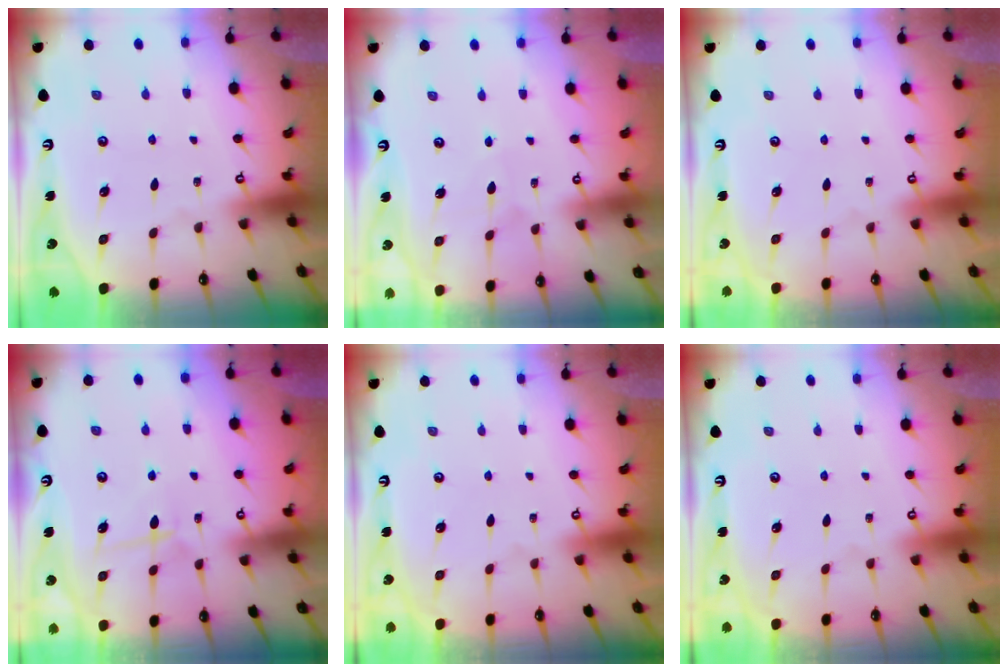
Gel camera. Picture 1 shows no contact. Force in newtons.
{"total": 3.1, "press": 3.1, "slide": 0.4}
{"total": 0.0}
{"total": 7.5, "press": 7.4, "slide": 0.7}
{"total": 0.0}
{"total": 0.0}